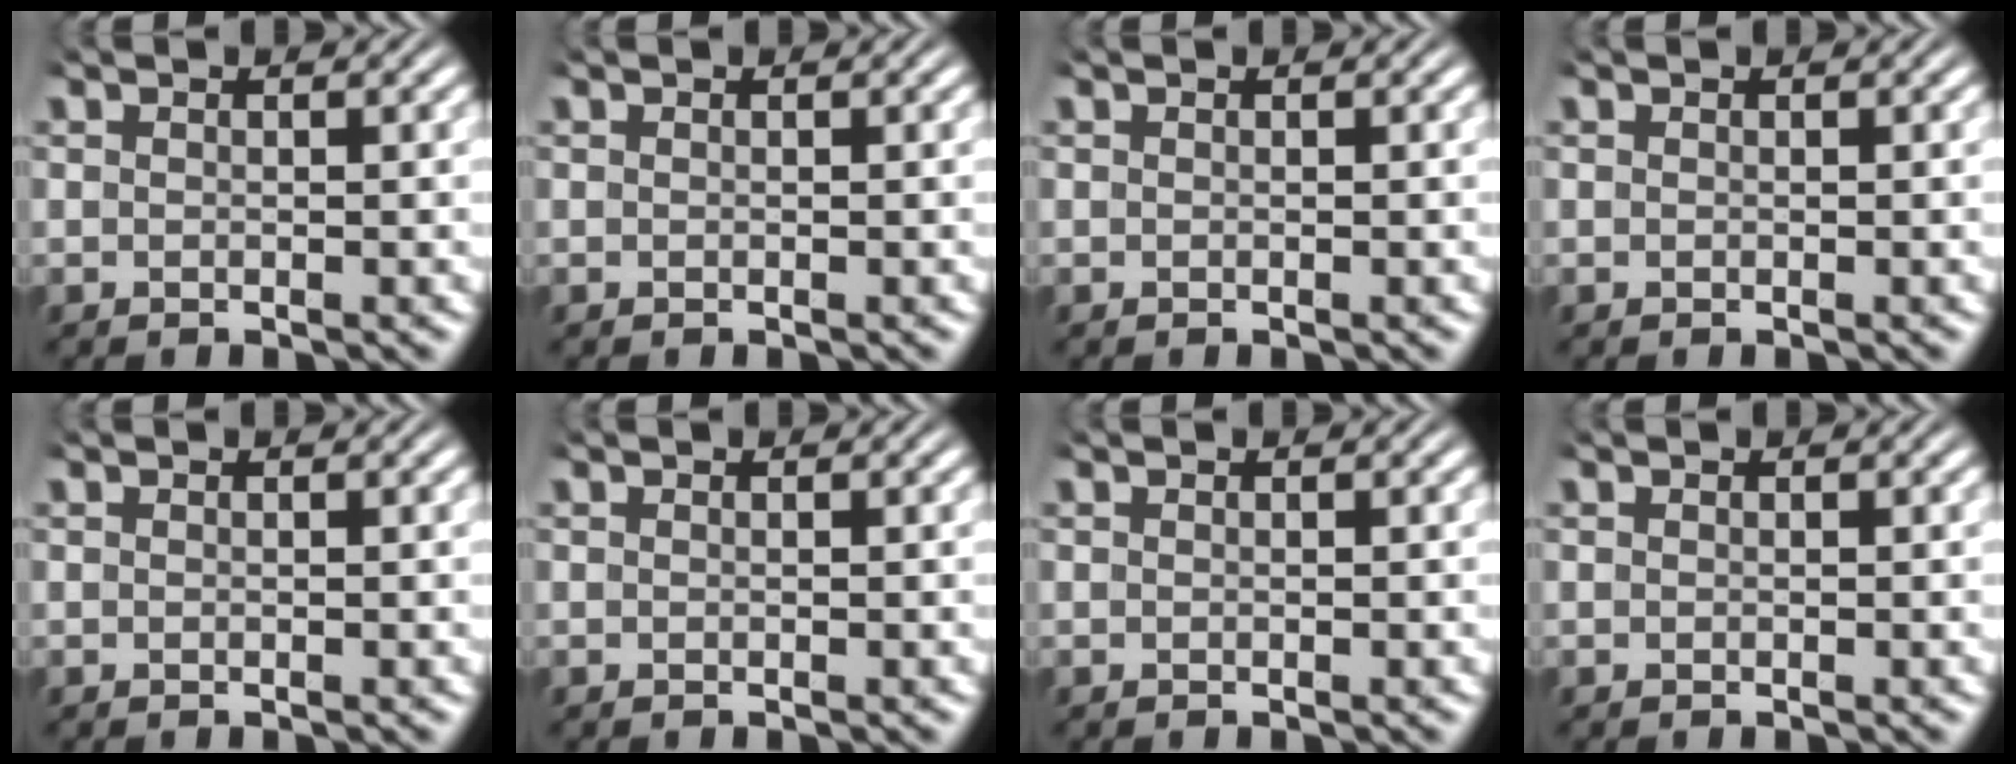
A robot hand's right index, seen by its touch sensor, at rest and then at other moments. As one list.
[{"total": 0.0}, {"total": 0.0}, {"total": 0.0}, {"total": 0.0}, {"total": 0.0}, {"total": 0.0}, {"total": 0.0}]